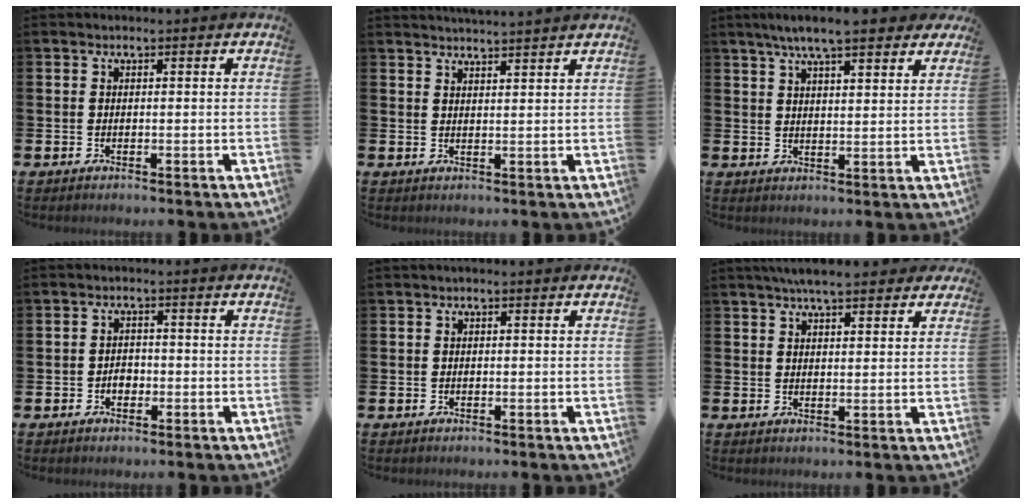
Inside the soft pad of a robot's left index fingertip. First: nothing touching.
{"total": 2.8, "force": [2.8, -0.5, -0.1], "torque": [0.002, -0.017, 0.050]}
{"total": 6.9, "force": [6.1, 1.1, 3.1], "torque": [-0.059, -0.019, 0.108]}
{"total": 1.9, "force": [-0.6, 1.5, 1.1], "torque": [-0.008, 0.000, -0.016]}
{"total": 0.0}
{"total": 4.9, "force": [4.4, 1.0, 2.0], "torque": [-0.032, -0.014, 0.077]}